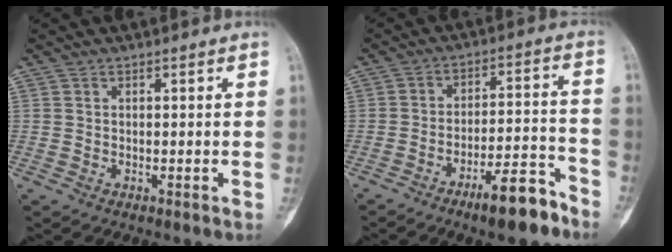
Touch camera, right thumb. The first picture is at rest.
{"total": 10.7, "force": [-7.5, 2.7, 7.2], "torque": [-0.106, 0.065, -0.121]}